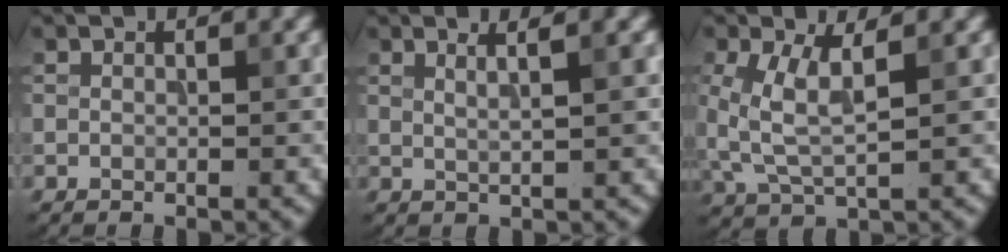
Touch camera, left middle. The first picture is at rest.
{"total": 2.6, "force": [1.2, 0.4, 2.3], "torque": [-0.027, 0.011, 0.006]}
{"total": 4.1, "force": [0.8, 1.5, 3.7], "torque": [-0.094, 0.003, 0.020]}